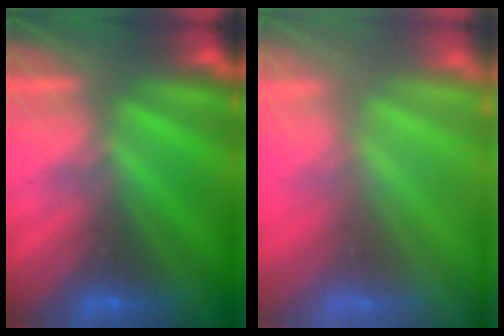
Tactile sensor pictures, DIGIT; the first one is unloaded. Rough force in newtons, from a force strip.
{"total": 6.4}